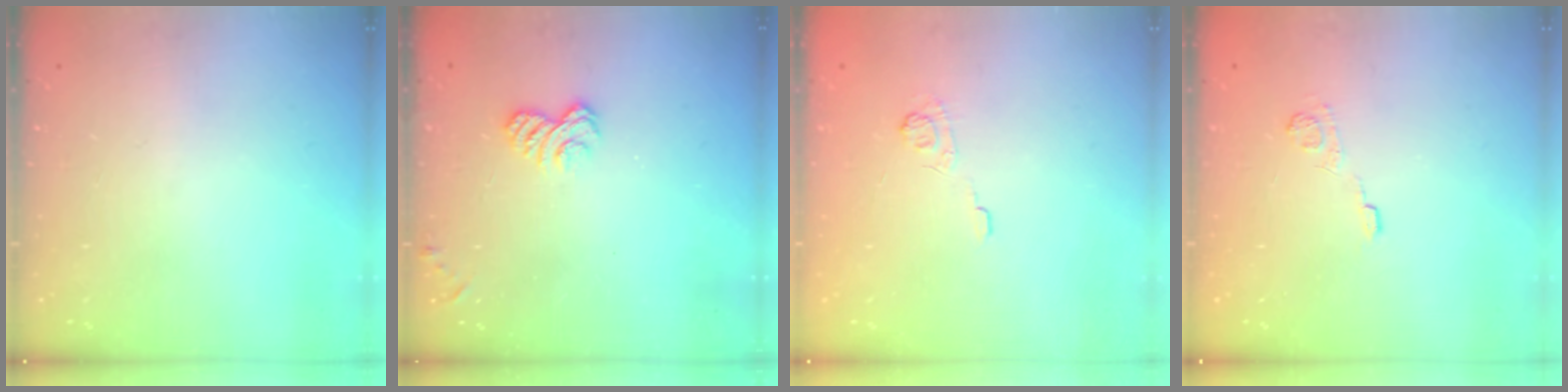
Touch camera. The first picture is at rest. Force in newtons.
{"total": 3.4, "press": 3.2, "slide": 1.1}
{"total": 2.5, "press": 2.1, "slide": 1.4}
{"total": 8.5, "press": 8.4, "slide": 1.5}